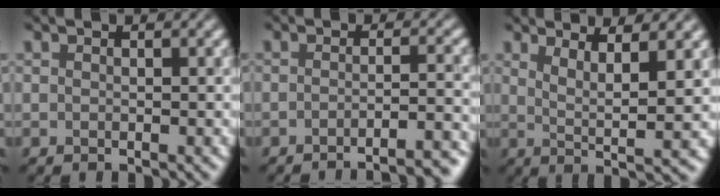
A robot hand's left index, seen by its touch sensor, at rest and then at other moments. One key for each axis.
{"total": 5.6, "fx": -4.6, "fy": 0.9, "fz": 3.1, "tx": -0.022, "ty": 0.021, "tz": -0.045}
{"total": 4.2, "fx": 1.7, "fy": 0.4, "fz": 3.8, "tx": -0.068, "ty": 0.001, "tz": 0.046}